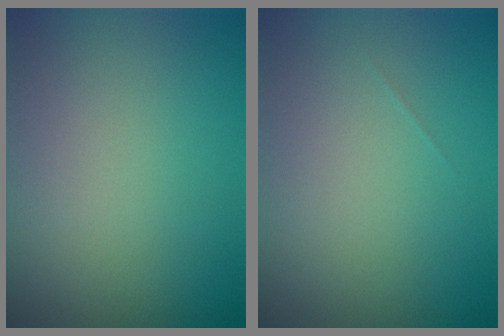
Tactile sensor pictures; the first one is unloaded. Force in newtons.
{"total": 0.0}